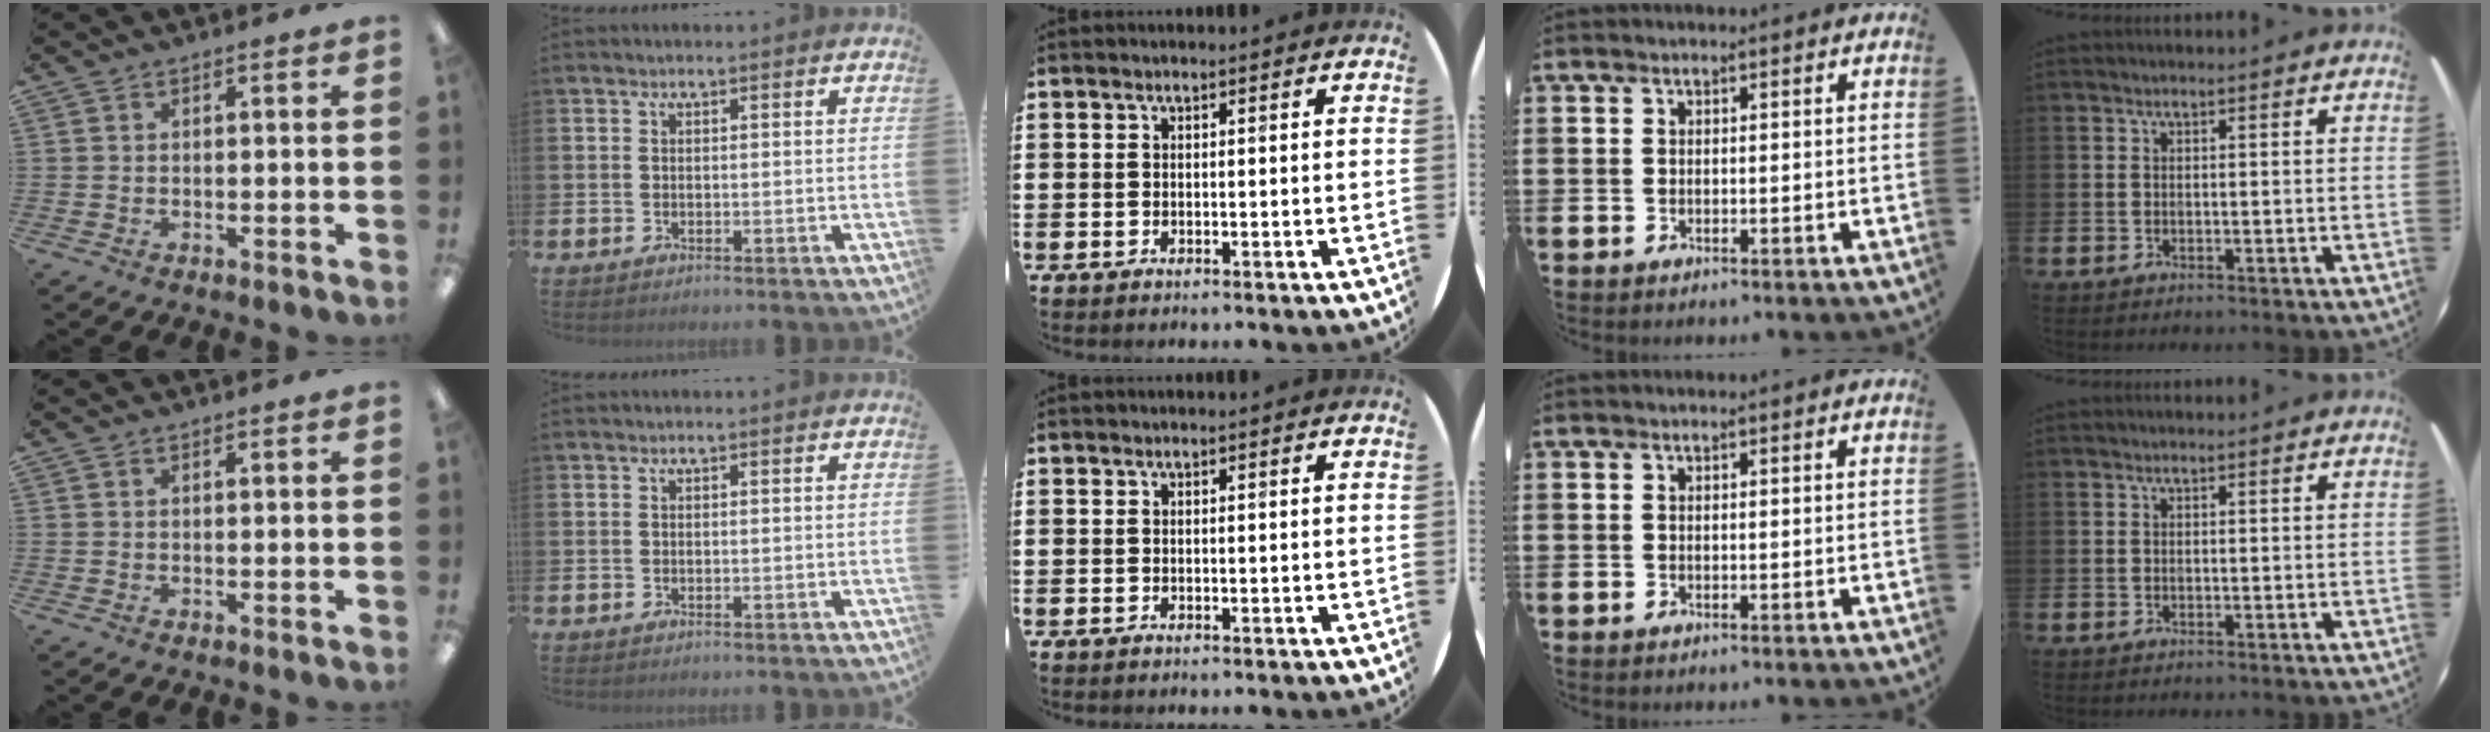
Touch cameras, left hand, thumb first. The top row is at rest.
{}